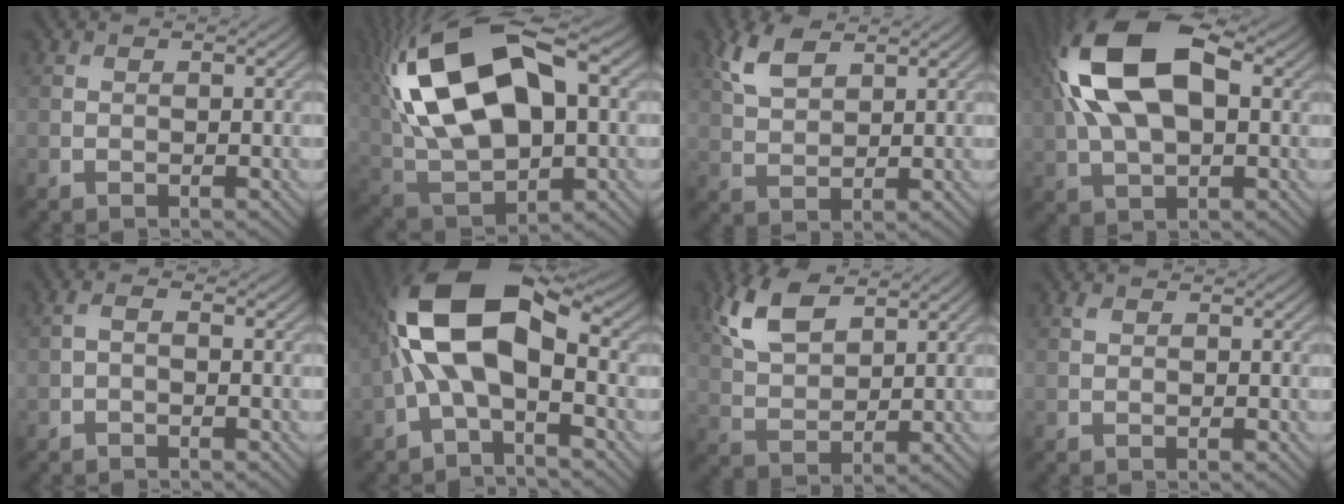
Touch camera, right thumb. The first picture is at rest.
{"total": 20.5, "force": [5.4, 11.0, 16.4], "torque": [-0.334, 0.025, 0.087]}
{"total": 5.3, "force": [3.2, 2.4, 3.5], "torque": [-0.090, 0.006, 0.068]}
{"total": 16.2, "force": [3.8, 8.6, 13.2], "torque": [-0.278, 0.029, 0.055]}
{"total": 1.3, "force": [-0.5, 0.5, 1.1], "torque": [-0.025, 0.002, -0.014]}
{"total": 13.3, "force": [0.4, 6.1, 11.8], "torque": [-0.240, 0.028, -0.007]}
{"total": 8.0, "force": [4.6, 3.7, 5.4], "torque": [-0.134, 0.007, 0.093]}
{"total": 0.5, "force": [0.3, 0.2, 0.4], "torque": [-0.010, 0.001, 0.007]}